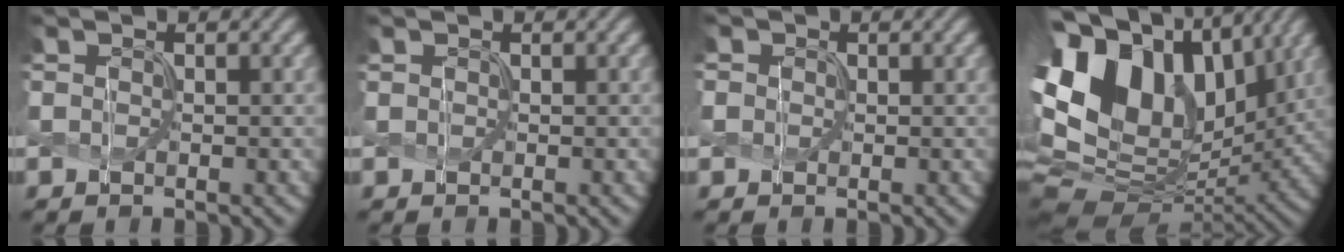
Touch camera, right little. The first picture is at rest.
{"total": 0.0}
{"total": 1.6, "force": [0.6, 1.4, 0.5], "torque": [-0.011, 0.011, -0.008]}
{"total": 15.0, "force": [3.7, 10.6, 9.9], "torque": [-0.199, 0.021, 0.071]}